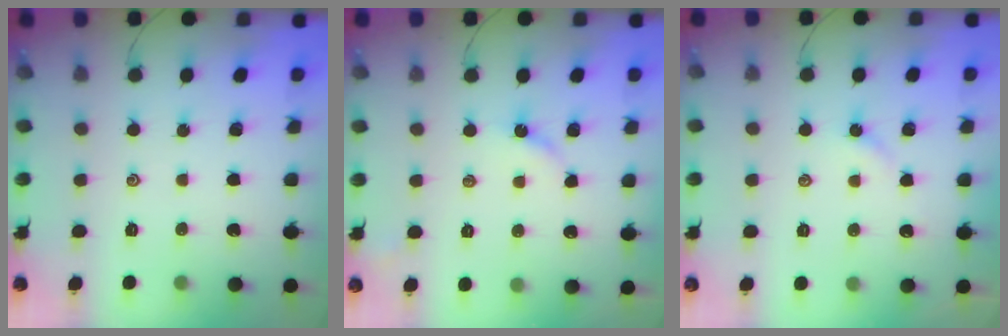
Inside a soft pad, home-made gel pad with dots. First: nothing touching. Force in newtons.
{"total": 2.9, "press": 2.9, "slide": 0.5}
{"total": 1.5, "press": 1.4, "slide": 0.3}